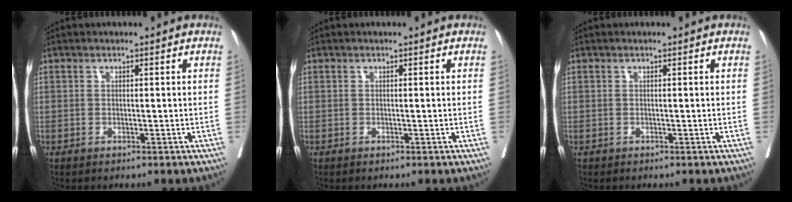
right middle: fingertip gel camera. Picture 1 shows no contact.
{"total": 0.5, "force": [-0.3, -0.1, 0.4], "torque": [-0.015, -0.001, -0.006]}
{"total": 0.0}